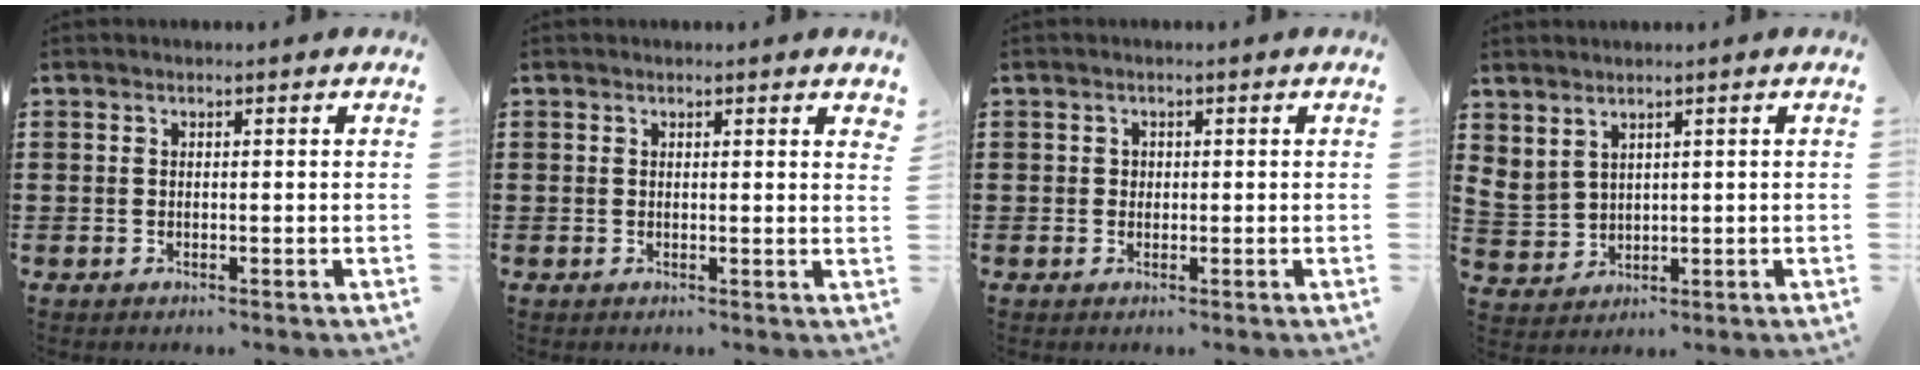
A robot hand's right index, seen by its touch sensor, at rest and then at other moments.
{"total": 0.7, "force": [0.5, 0.0, 0.5], "torque": [-0.010, 0.000, 0.010]}
{"total": 0.8, "force": [0.2, 0.7, 0.2], "torque": [-0.006, 0.003, 0.004]}
{"total": 2.6, "force": [2.1, 1.5, 0.4], "torque": [-0.020, 0.001, 0.040]}